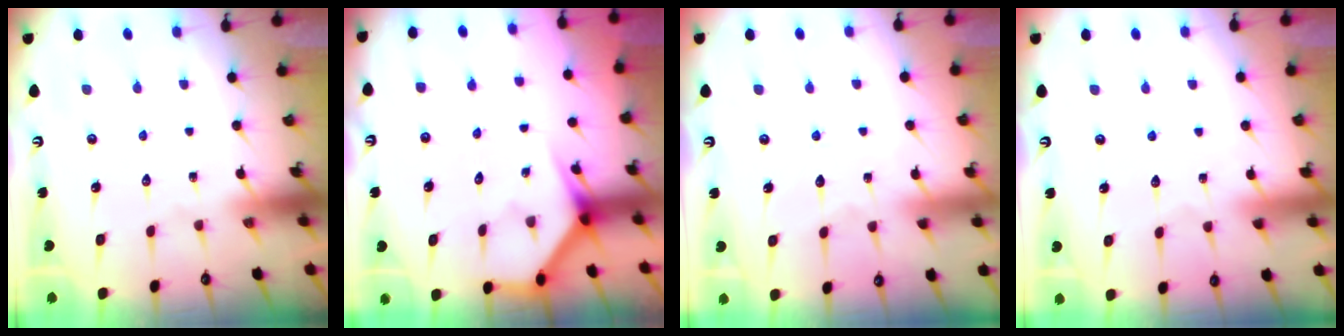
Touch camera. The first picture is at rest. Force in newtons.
{"total": 3.6, "press": 3.6, "slide": 0.3}
{"total": 5.0, "press": 4.9, "slide": 0.6}
{"total": 3.3, "press": 3.3, "slide": 0.3}